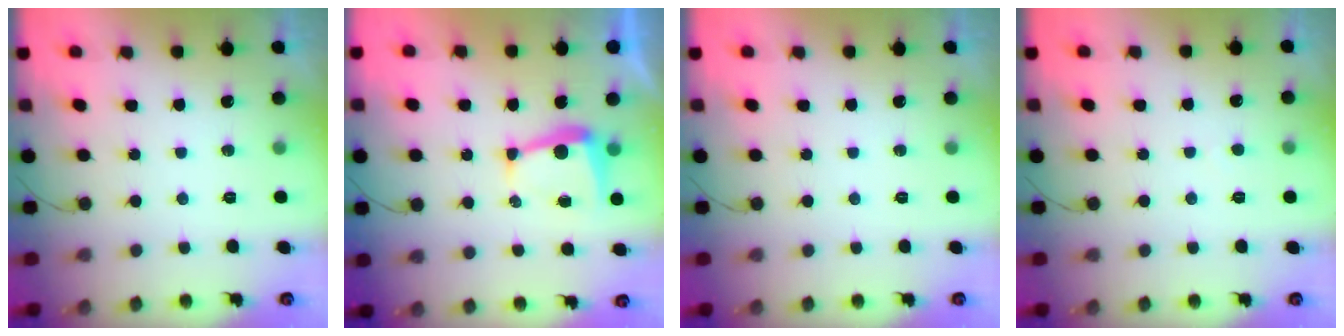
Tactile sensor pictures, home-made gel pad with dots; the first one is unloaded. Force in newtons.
{"total": 5.6, "press": 5.6, "slide": 0.6}
{"total": 0.0}
{"total": 2.0, "press": 2.0, "slide": 0.1}